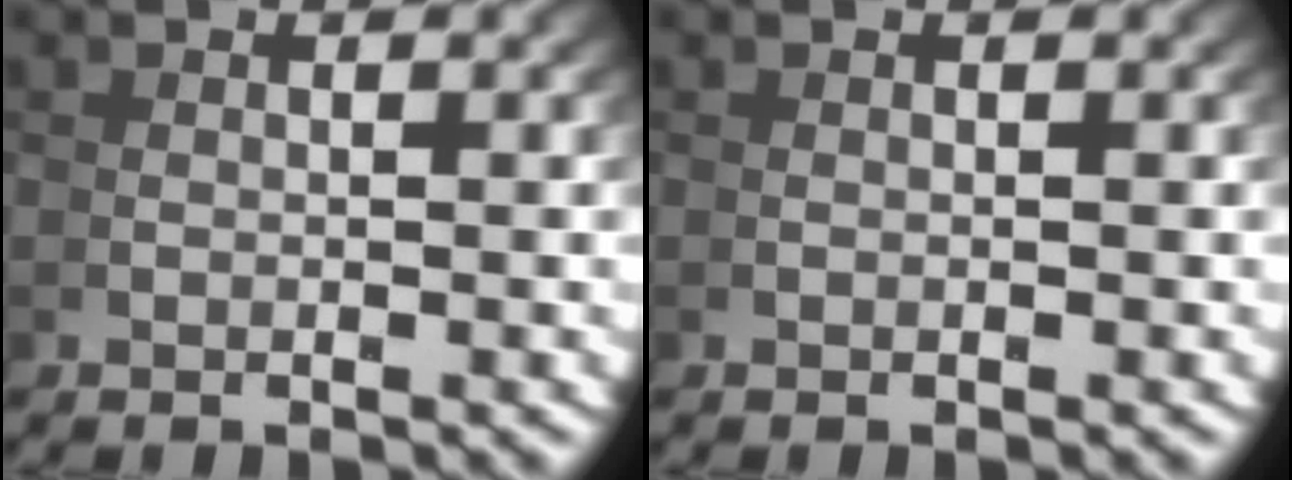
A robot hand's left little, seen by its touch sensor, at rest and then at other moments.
{"total": 0.0}